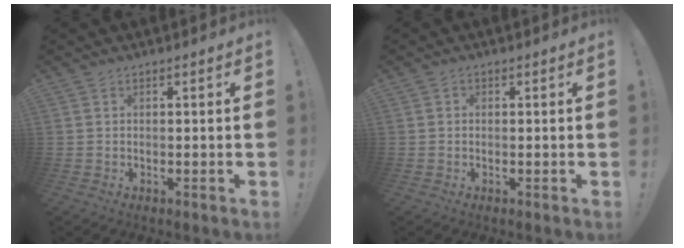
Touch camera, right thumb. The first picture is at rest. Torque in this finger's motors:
{"motor_torque": [-0.19, 0.03, 0.24, -0.12, -0.04]}